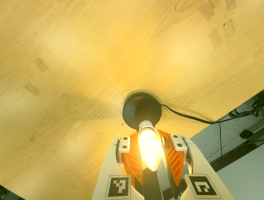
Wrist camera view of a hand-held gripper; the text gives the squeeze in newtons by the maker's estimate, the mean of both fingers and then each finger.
{"total": 16.1, "left": 15.4, "right": 16.8}